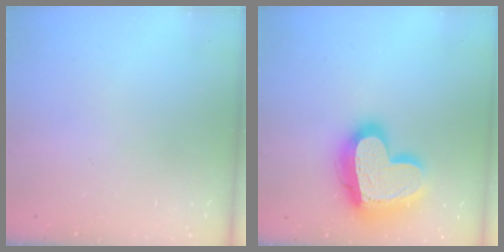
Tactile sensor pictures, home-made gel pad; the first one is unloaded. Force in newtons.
{"total": 22.7, "press": 22.6, "slide": 1.9}